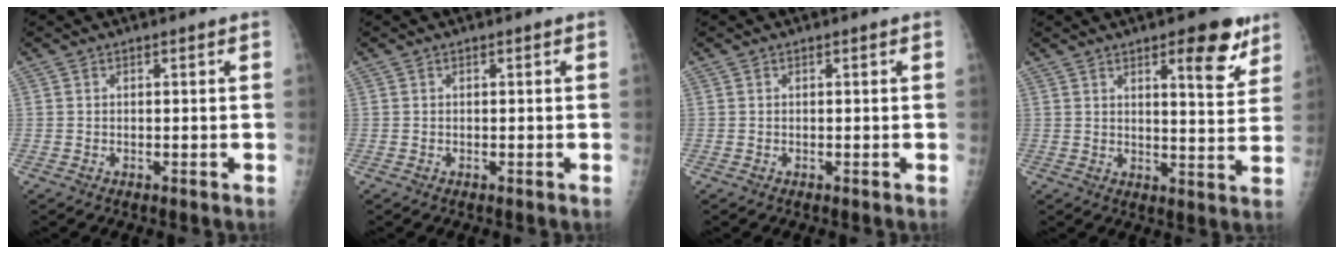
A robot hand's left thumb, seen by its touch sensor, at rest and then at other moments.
{"total": 0.0}
{"total": 0.0}
{"total": 10.4, "force": [6.0, 3.1, 7.9], "torque": [-0.079, -0.033, 0.078]}